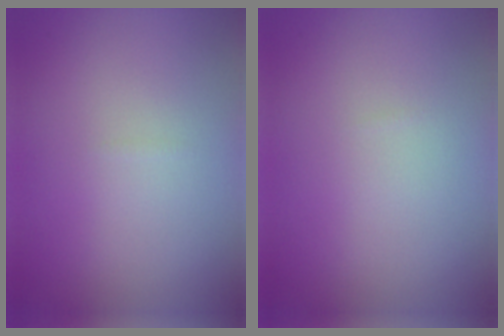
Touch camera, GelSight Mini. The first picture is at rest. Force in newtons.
{"total": 0.0}